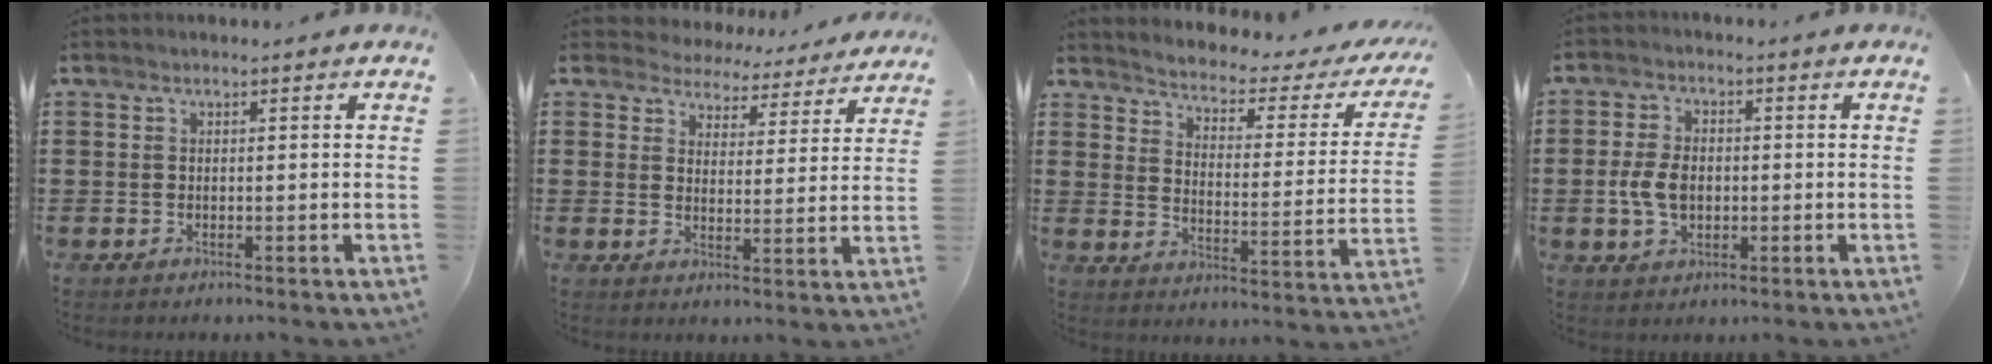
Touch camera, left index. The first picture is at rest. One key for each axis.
{"total": 4.5, "fx": 4.4, "fy": 0.9, "fz": -0.2, "tx": -0.015, "ty": -0.036, "tz": 0.073}
{"total": 2.2, "fx": 1.9, "fy": 0.3, "fz": 1.0, "tx": -0.036, "ty": -0.023, "tz": 0.021}
{"total": 5.5, "fx": -0.5, "fy": 3.5, "fz": 4.1, "tx": -0.101, "ty": 0.002, "tz": -0.015}